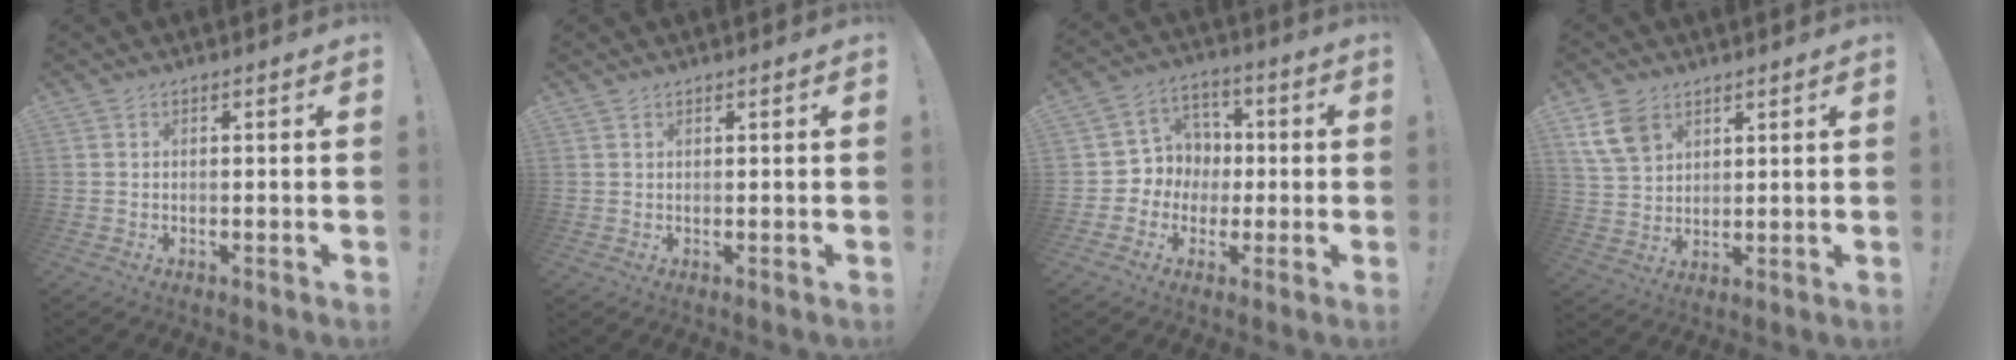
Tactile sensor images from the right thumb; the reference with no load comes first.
{"total": 0.5, "force": [0.5, 0.2, 0.1], "torque": [-0.002, -0.001, 0.009]}
{"total": 8.7, "force": [-2.0, 8.4, 1.4], "torque": [-0.019, 0.020, -0.025]}
{"total": 9.4, "force": [5.1, 6.3, 4.7], "torque": [-0.090, -0.015, 0.103]}